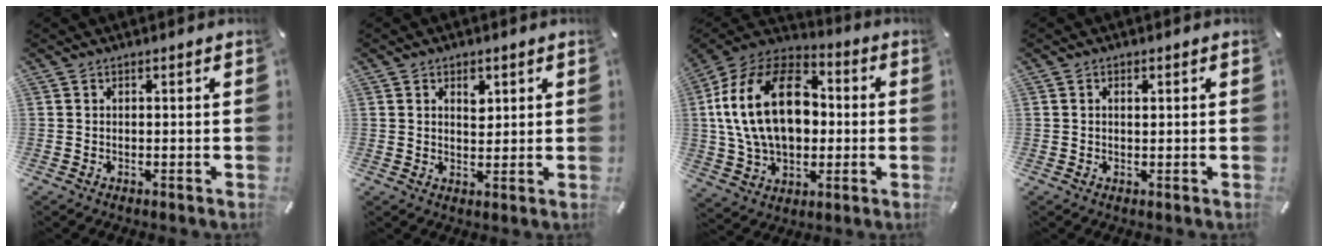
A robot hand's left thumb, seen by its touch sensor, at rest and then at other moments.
{"total": 3.4, "force": [1.5, 2.5, 1.9], "torque": [-0.001, -0.009, 0.017]}
{"total": 23.3, "force": [1.9, 16.2, 16.7], "torque": [-0.343, 0.016, 0.029]}
{"total": 0.9, "force": [0.3, 0.5, 0.7], "torque": [-0.015, 0.004, 0.004]}